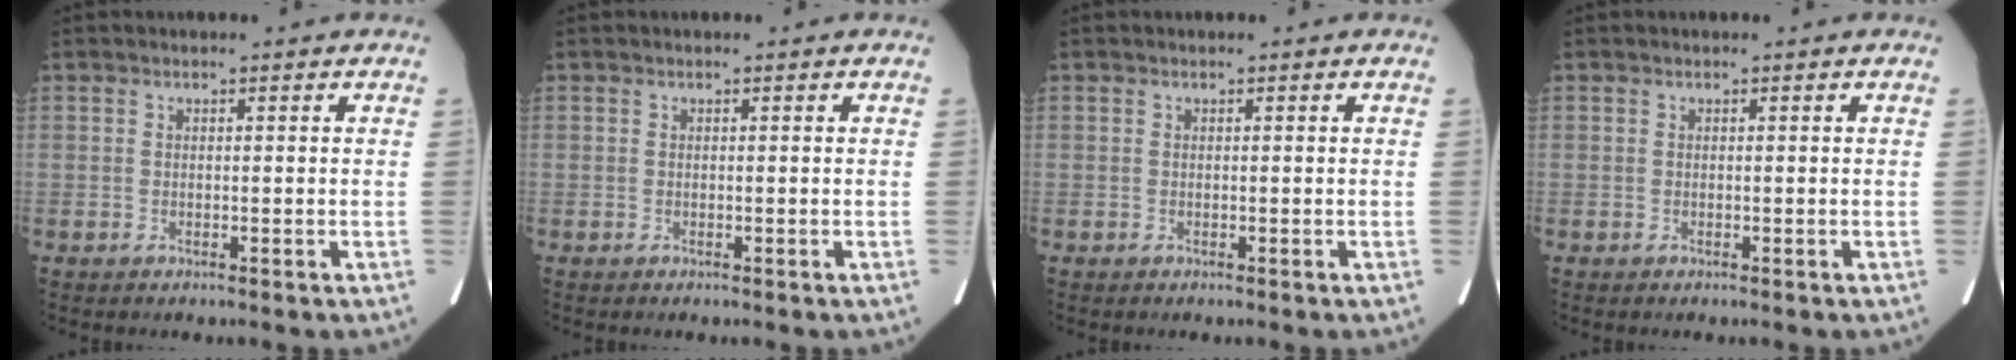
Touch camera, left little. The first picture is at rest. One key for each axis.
{"total": 0.0}
{"total": 0.0}
{"total": 0.0}